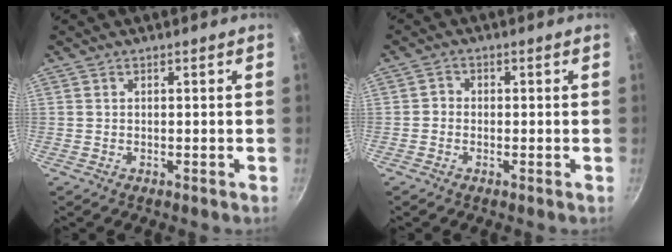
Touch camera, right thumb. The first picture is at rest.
{"total": 1.6, "force": [-0.6, 1.3, 0.6], "torque": [-0.003, 0.009, -0.016]}